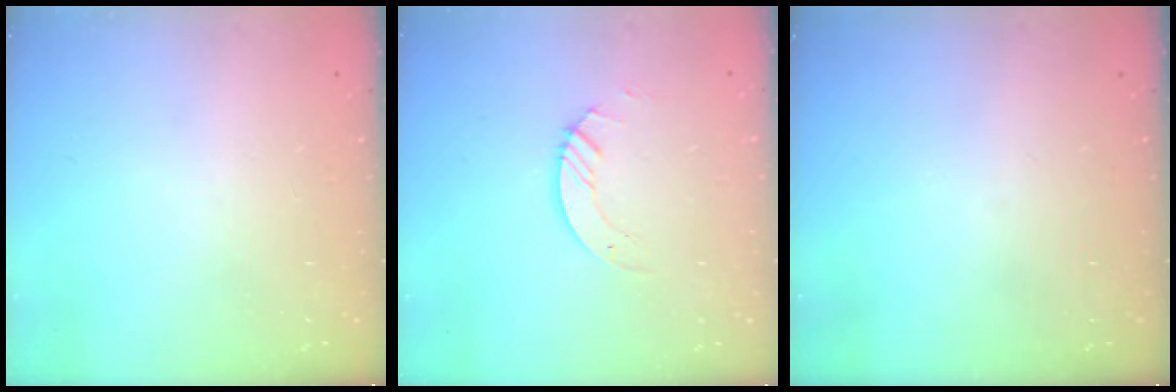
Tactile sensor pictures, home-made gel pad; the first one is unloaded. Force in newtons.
{"total": 3.0, "press": 3.0, "slide": 0.2}
{"total": 0.0}